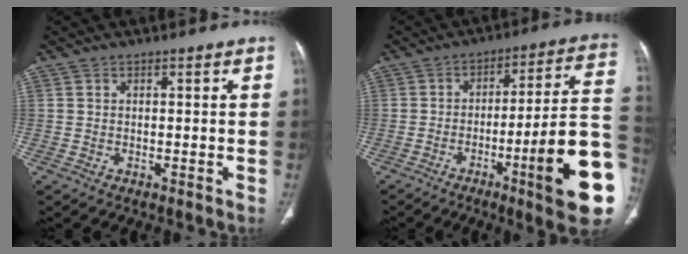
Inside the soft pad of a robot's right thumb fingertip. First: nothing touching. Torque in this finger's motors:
{"motor_torque": [2.90, 2.06, 1.37, -1.39, 0.43]}